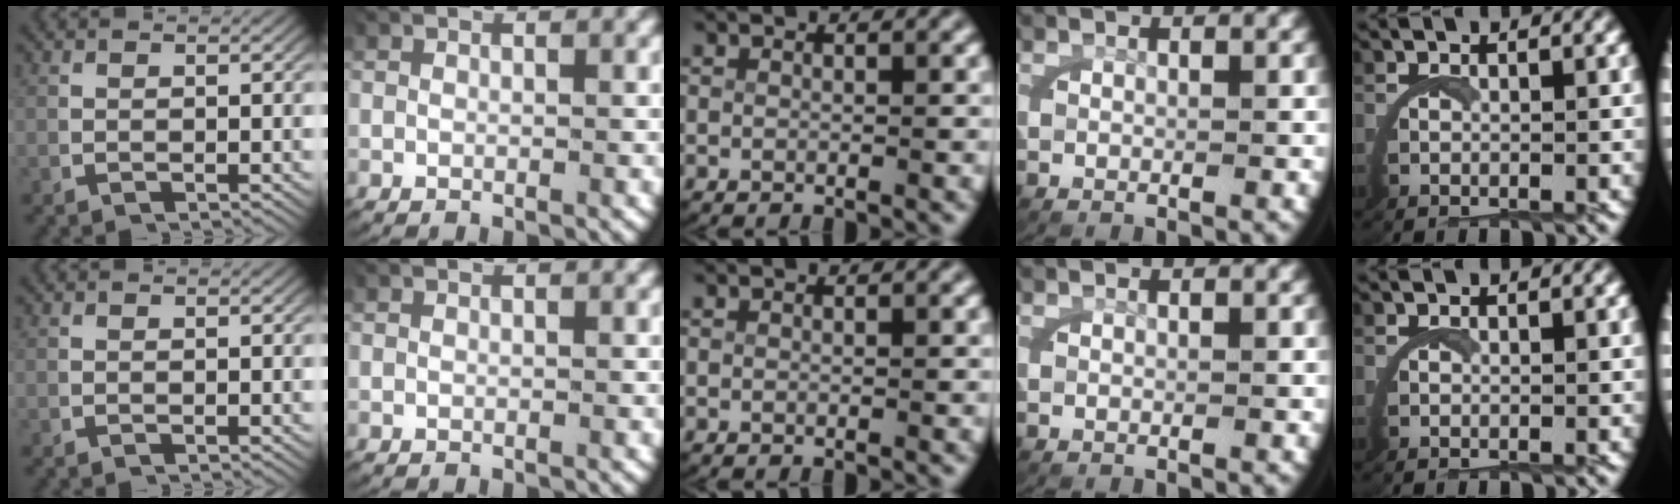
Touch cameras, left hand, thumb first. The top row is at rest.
{}